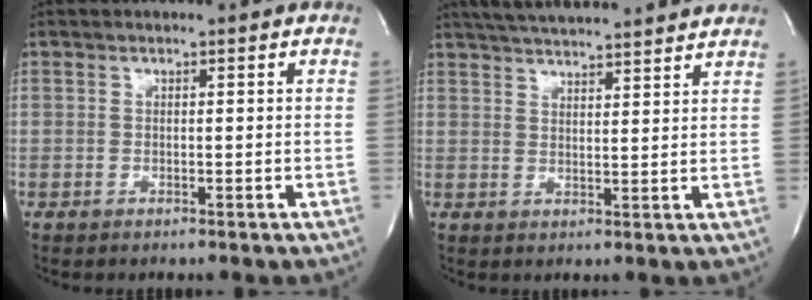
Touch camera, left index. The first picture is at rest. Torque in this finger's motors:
{"motor_torque": [0.00, -0.15, 0.53, 0.15]}